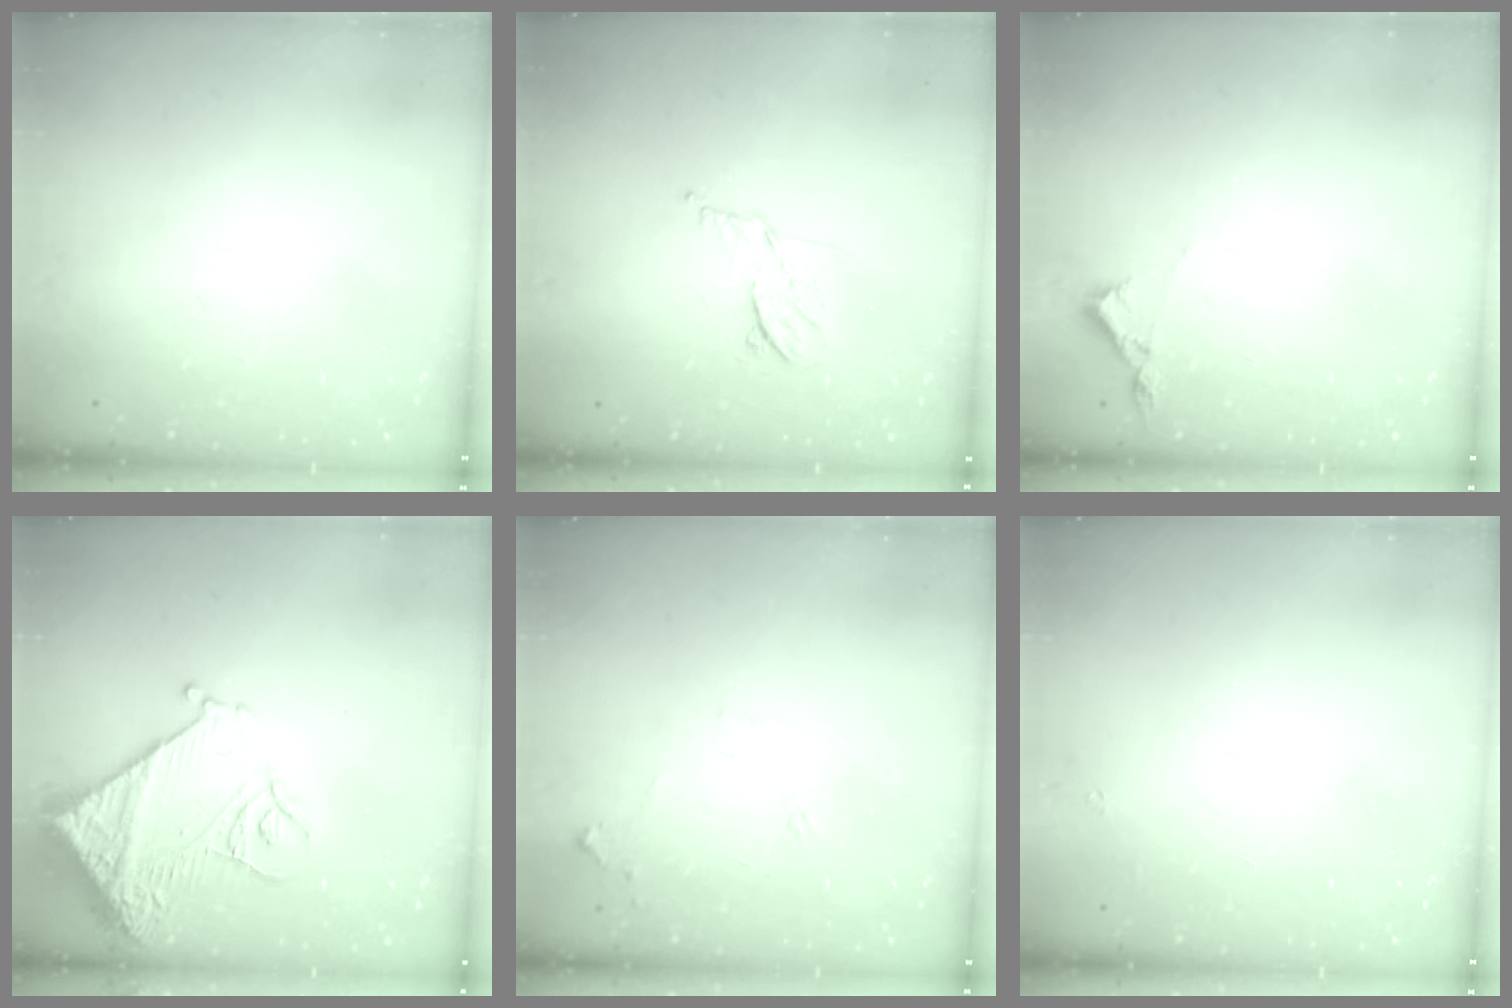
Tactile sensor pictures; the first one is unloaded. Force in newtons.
{"total": 7.4, "press": 7.3, "slide": 1.2}
{"total": 3.2, "press": 3.2, "slide": 0.5}
{"total": 14.9, "press": 14.8, "slide": 1.6}
{"total": 6.3, "press": 6.3, "slide": 0.8}
{"total": 1.6, "press": 1.5, "slide": 0.2}